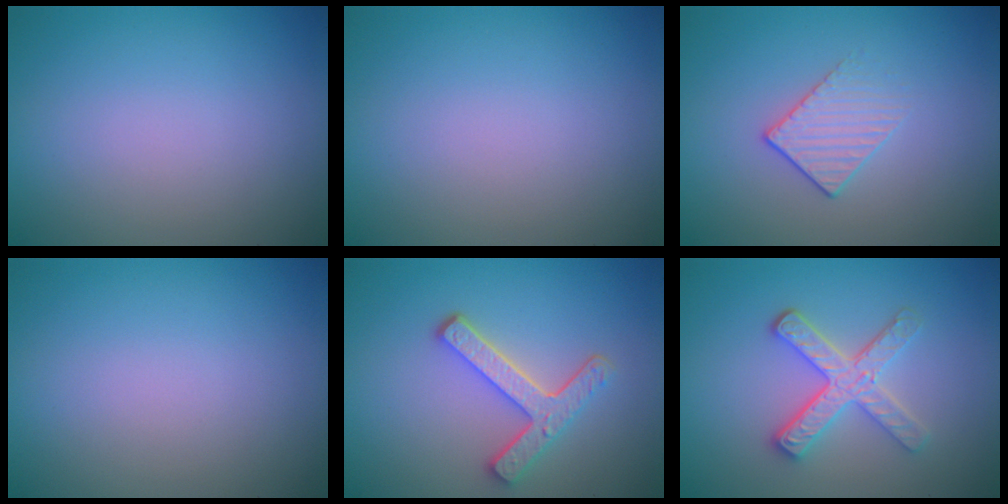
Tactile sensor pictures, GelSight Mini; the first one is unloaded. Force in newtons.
{"total": 0.0}
{"total": 1.6, "press": 1.1, "slide": 1.1}
{"total": 0.0}
{"total": 3.8, "press": 3.1, "slide": 2.2}
{"total": 3.6, "press": 3.1, "slide": 1.8}